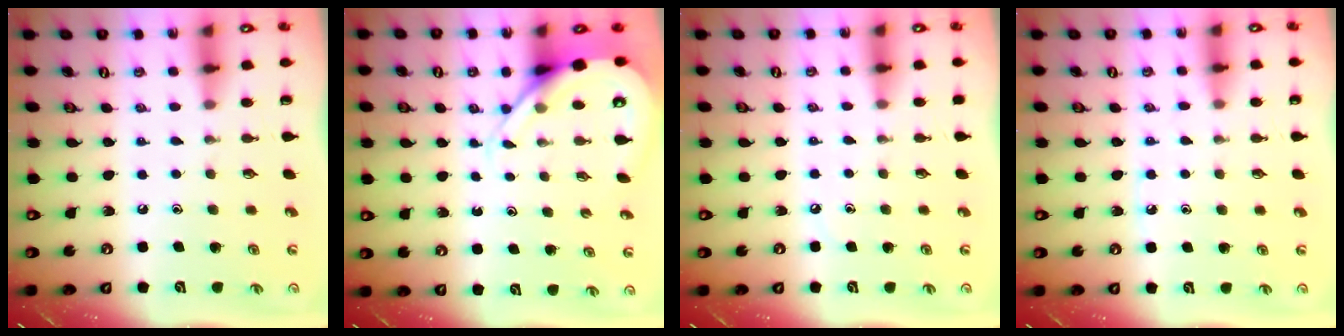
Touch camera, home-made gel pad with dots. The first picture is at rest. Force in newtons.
{"total": 7.3, "press": 7.2, "slide": 0.9}
{"total": 2.2, "press": 2.2, "slide": 0.3}
{"total": 5.9, "press": 5.8, "slide": 0.7}